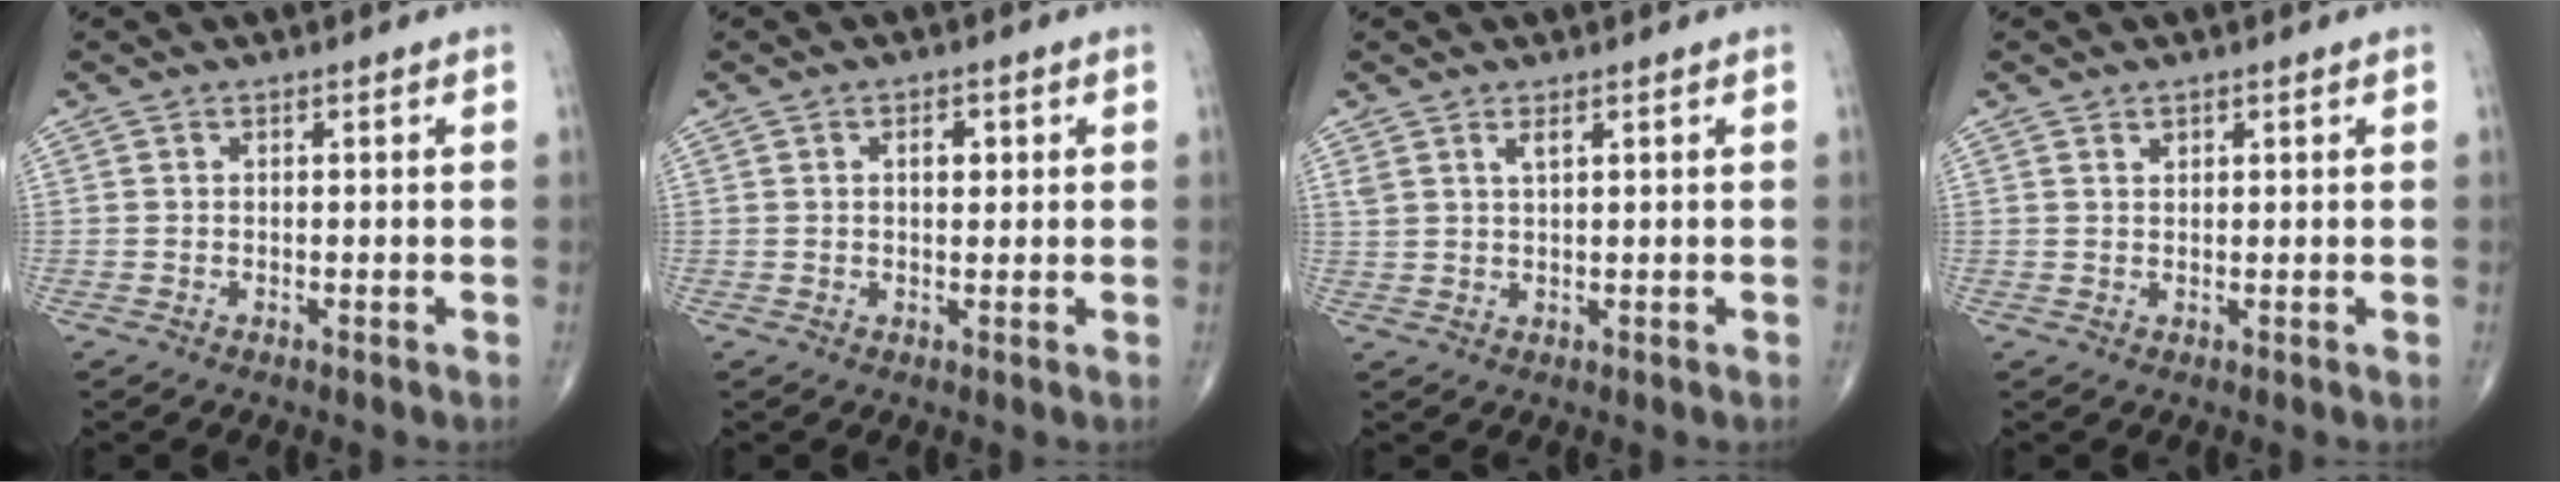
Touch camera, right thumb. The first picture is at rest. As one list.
[{"total": 2.9, "force": [0.8, 1.6, 2.2], "torque": [-0.026, -0.001, 0.010]}, {"total": 2.2, "force": [1.3, 0.7, 1.6], "torque": [-0.034, -0.002, 0.029]}, {"total": 1.2, "force": [0.8, 0.8, 0.6], "torque": [-0.002, -0.004, 0.012]}]